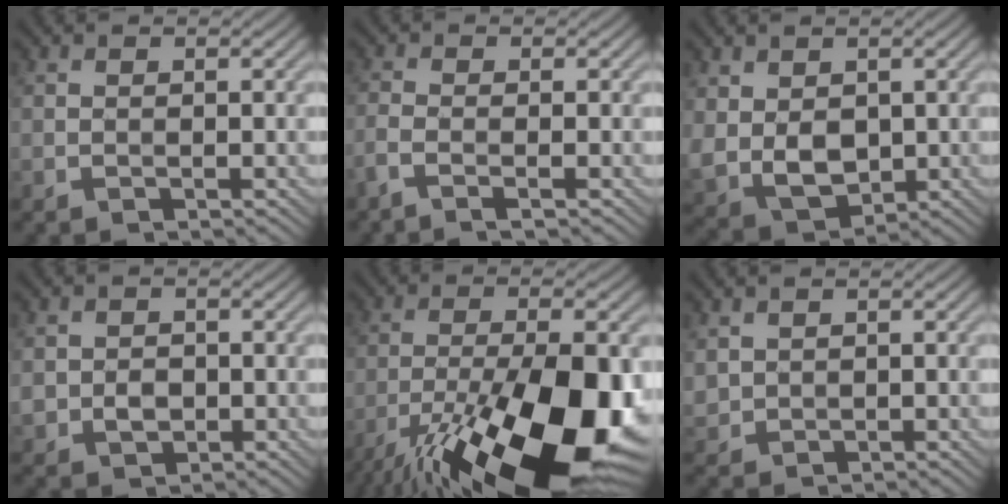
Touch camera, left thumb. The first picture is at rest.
{"total": 2.5, "force": [-1.6, 0.3, 1.9], "torque": [-0.043, -0.003, -0.044]}
{"total": 6.6, "force": [0.9, 4.6, 4.5], "torque": [-0.125, -0.014, 0.027]}
{"total": 2.8, "force": [-0.5, 2.4, 1.4], "torque": [-0.030, -0.008, -0.010]}
{"total": 21.0, "force": [-10.9, 7.0, 16.5], "torque": [-0.278, -0.028, -0.173]}
{"total": 1.9, "force": [0.9, 1.5, 0.6], "torque": [-0.024, -0.003, 0.023]}